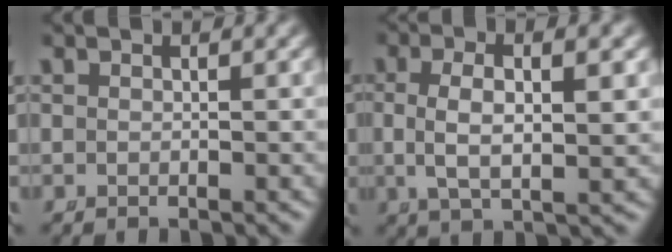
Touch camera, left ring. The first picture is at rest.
{"total": 4.7, "force": [0.6, 1.8, 4.4], "torque": [-0.089, -0.005, 0.019]}